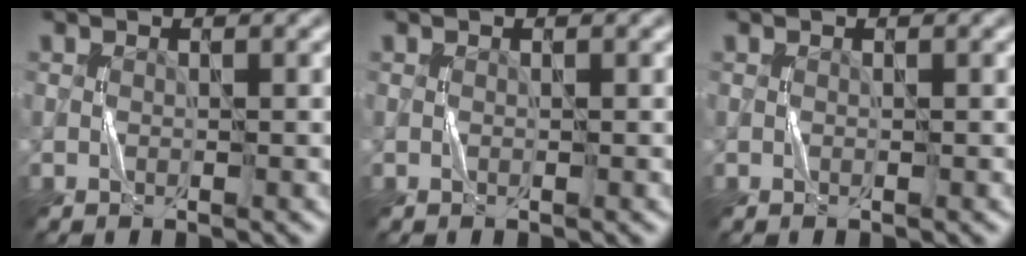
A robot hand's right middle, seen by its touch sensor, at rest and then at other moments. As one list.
[{"total": 0.0}, {"total": 0.0}]